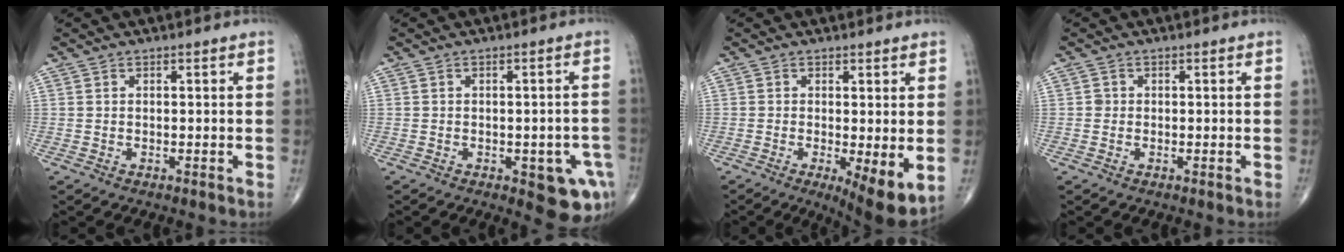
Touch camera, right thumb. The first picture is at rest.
{"total": 8.7, "force": [-3.4, 3.6, 7.1], "torque": [-0.055, 0.007, -0.035]}
{"total": 8.2, "force": [-1.4, 2.4, 7.8], "torque": [-0.118, -0.026, -0.019]}
{"total": 0.8, "force": [-0.1, 0.8, 0.1], "torque": [0.002, 0.003, -0.002]}